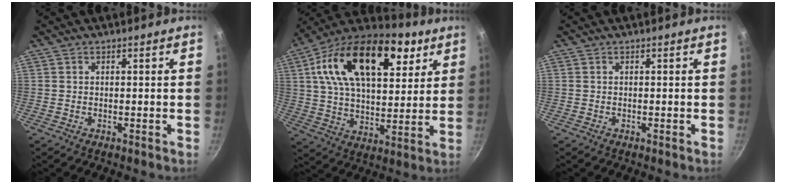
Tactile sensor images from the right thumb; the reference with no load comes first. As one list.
[{"total": 26.2, "force": [10.7, 14.4, 19.0], "torque": [-0.302, -0.011, 0.164]}, {"total": 0.0}]